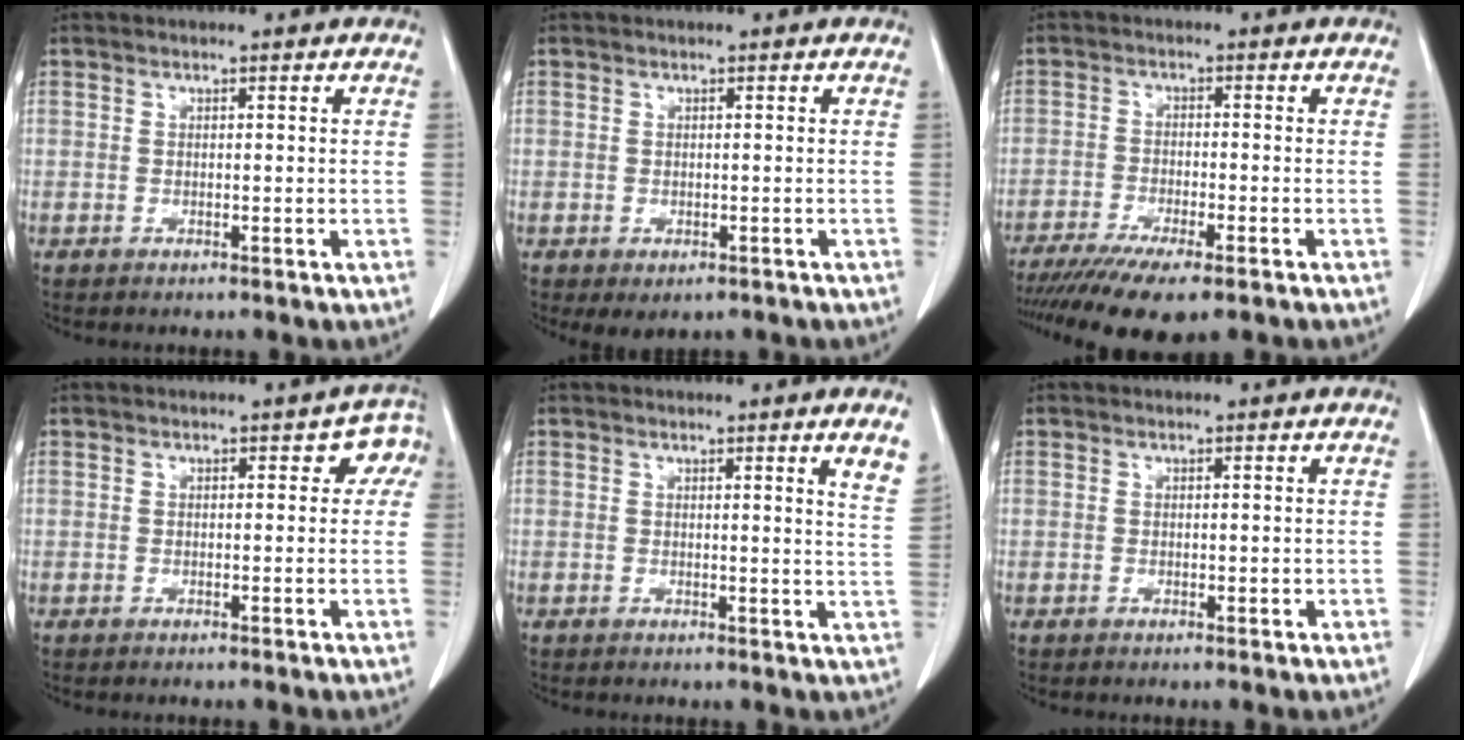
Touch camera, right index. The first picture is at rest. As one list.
[{"total": 2.3, "force": [-1.2, 1.6, 1.1], "torque": [-0.011, -0.002, -0.006]}, {"total": 11.4, "force": [-8.6, 2.0, 7.2], "torque": [-0.111, -0.019, -0.138]}, {"total": 2.9, "force": [0.6, 2.0, 2.1], "torque": [-0.009, 0.015, -0.003]}, {"total": 4.2, "force": [2.8, -0.6, 3.1], "torque": [-0.041, -0.017, 0.019]}, {"total": 0.6, "force": [0.1, 0.4, 0.4], "torque": [-0.001, 0.002, 0.004]}]